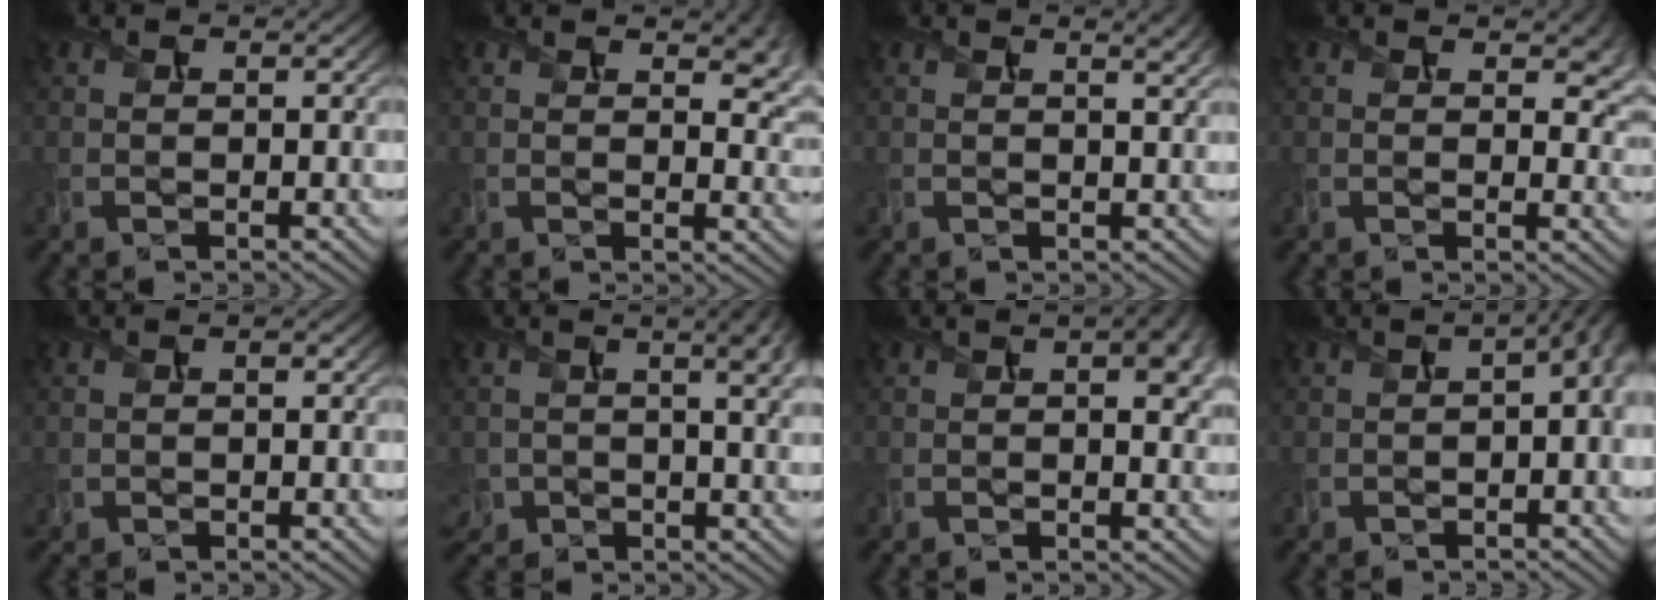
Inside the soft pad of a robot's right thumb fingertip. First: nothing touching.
{"total": 6.6, "force": [3.2, 3.0, 5.0], "torque": [-0.072, -0.005, 0.057]}
{"total": 3.1, "force": [1.8, 0.8, 2.3], "torque": [-0.039, 0.009, 0.021]}
{"total": 5.5, "force": [2.2, 3.1, 3.9], "torque": [-0.058, -0.006, 0.038]}
{"total": 1.0, "force": [0.4, 0.7, 0.5], "torque": [-0.011, 0.001, 0.011]}
{"total": 8.7, "force": [1.7, 4.5, 7.2], "torque": [-0.125, 0.000, 0.038]}
{"total": 6.8, "force": [1.8, 2.9, 5.9], "torque": [-0.075, 0.010, 0.030]}
{"total": 6.2, "force": [-0.1, 2.6, 5.6], "torque": [-0.070, 0.005, 0.004]}